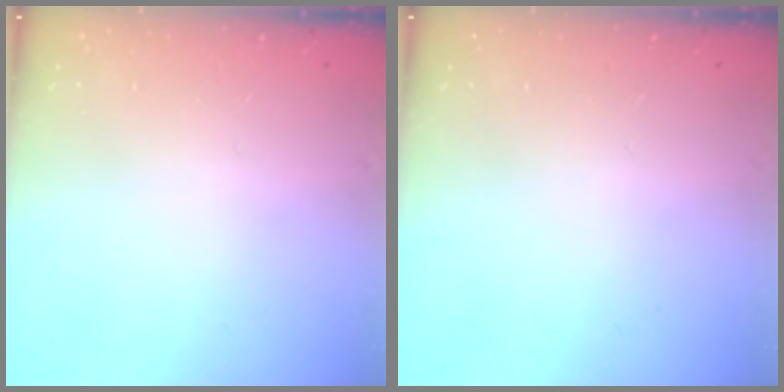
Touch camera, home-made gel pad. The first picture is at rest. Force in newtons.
{"total": 0.0}